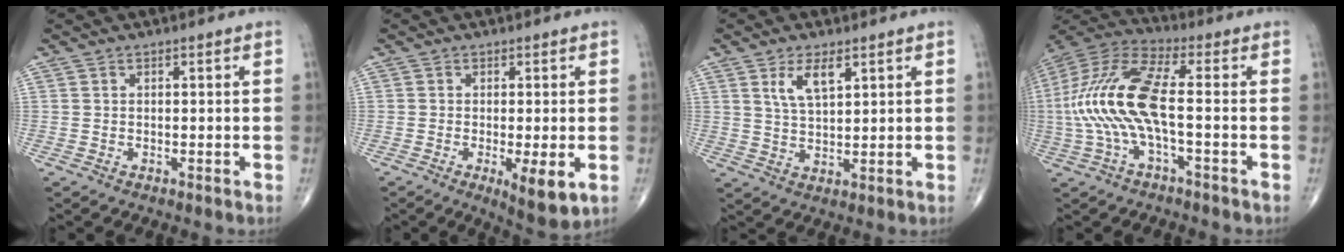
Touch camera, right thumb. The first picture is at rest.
{"total": 6.7, "force": [-1.9, 1.7, 6.2], "torque": [-0.098, -0.020, -0.027]}
{"total": 5.8, "force": [2.9, 2.4, 4.5], "torque": [-0.081, -0.015, 0.058]}
{"total": 16.3, "force": [-1.5, 5.0, 15.4], "torque": [-0.351, 0.037, -0.033]}